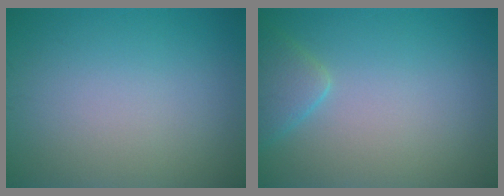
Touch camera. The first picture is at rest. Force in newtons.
{"total": 2.5, "press": 2.4, "slide": 0.2}